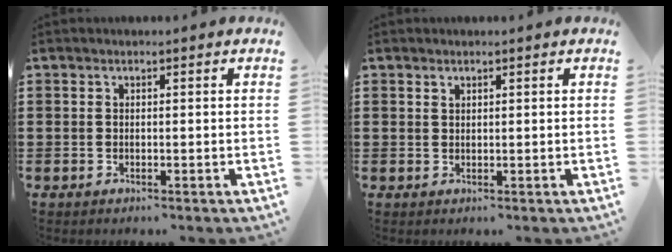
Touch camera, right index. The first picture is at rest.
{"total": 0.7, "force": [0.5, 0.4, 0.2], "torque": [-0.006, 0.002, 0.010]}